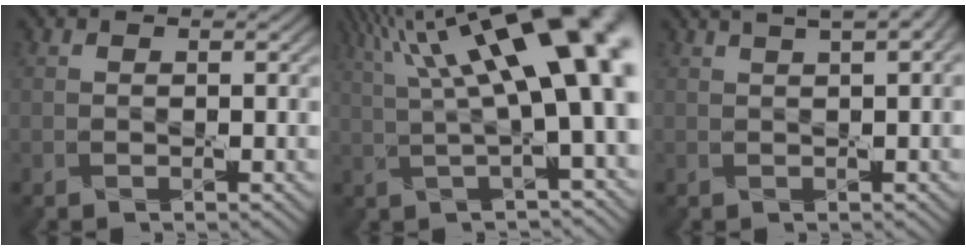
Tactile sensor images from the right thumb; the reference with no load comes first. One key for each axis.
{"total": 18.4, "fx": 5.7, "fy": 5.2, "fz": 16.7, "tx": -0.250, "ty": 0.045, "tz": 0.103}
{"total": 6.8, "fx": 3.3, "fy": 2.3, "fz": 5.4, "tx": -0.061, "ty": 0.037, "tz": 0.027}